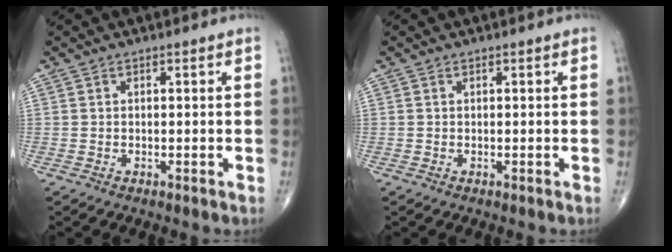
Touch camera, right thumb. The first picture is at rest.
{"total": 0.0}